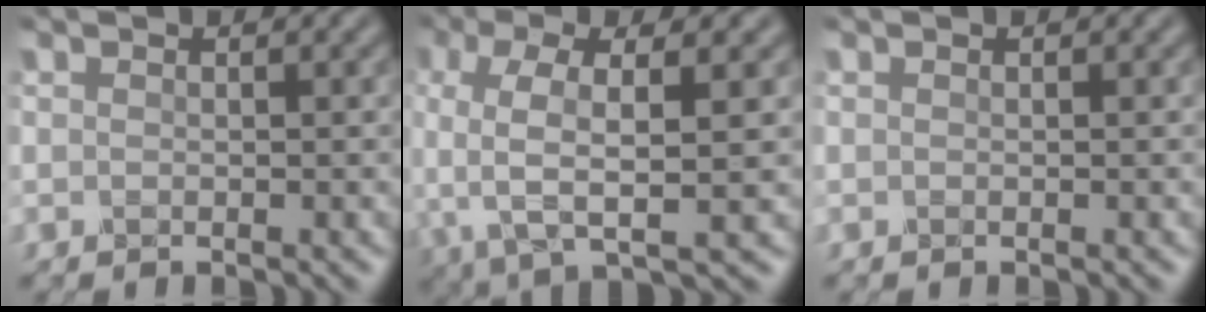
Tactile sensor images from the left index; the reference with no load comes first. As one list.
[{"total": 6.7, "force": [-0.5, 2.3, 6.3], "torque": [-0.135, -0.002, -0.015]}, {"total": 0.0}]